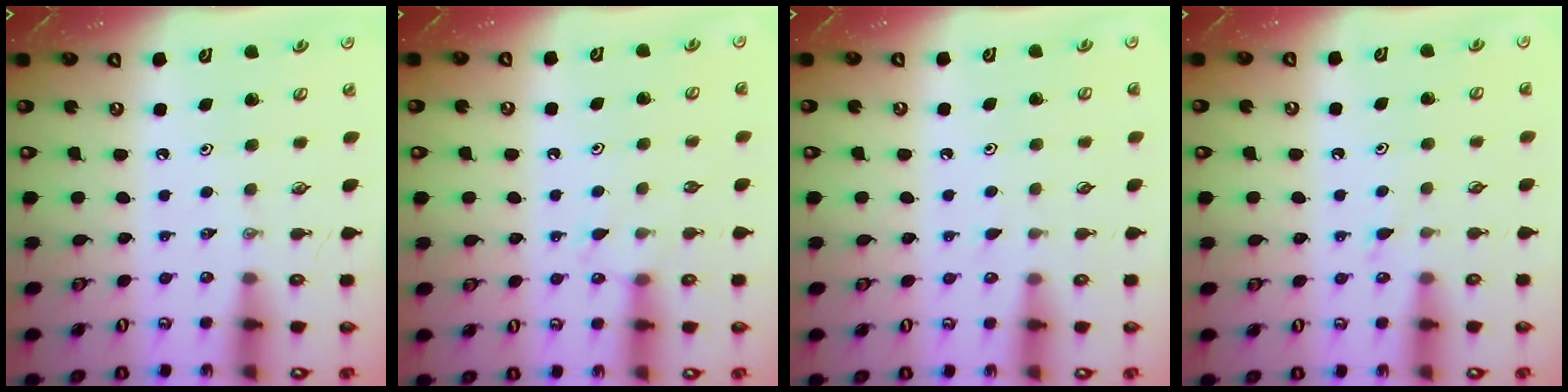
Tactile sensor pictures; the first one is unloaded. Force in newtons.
{"total": 5.1, "press": 5.0, "slide": 0.6}
{"total": 5.6, "press": 5.5, "slide": 0.7}
{"total": 5.2, "press": 5.2, "slide": 0.5}